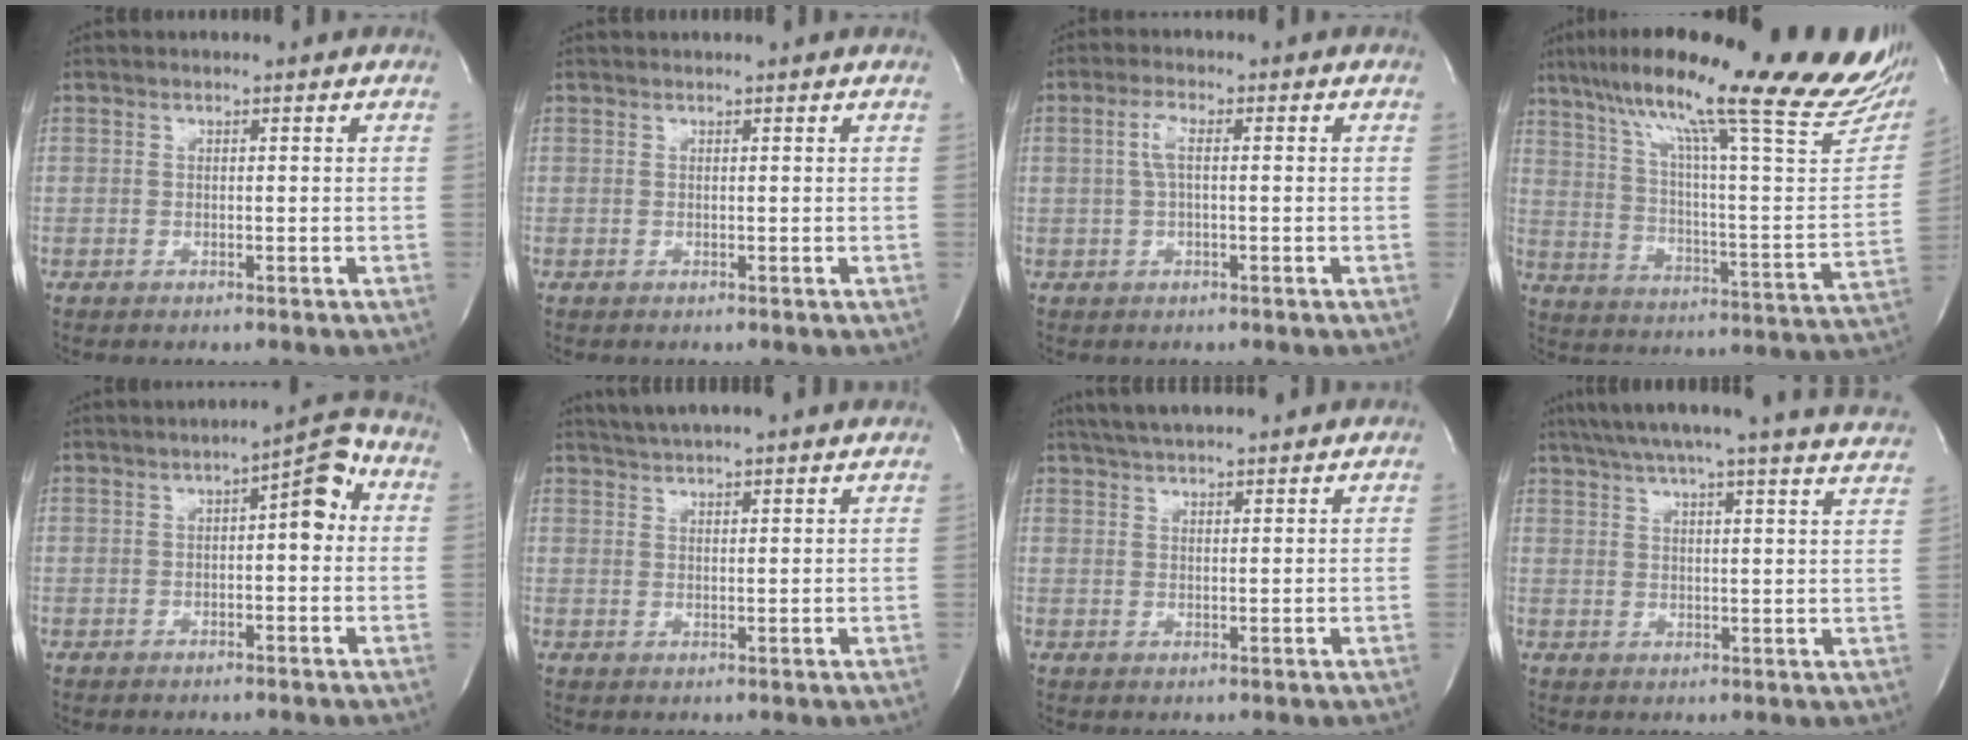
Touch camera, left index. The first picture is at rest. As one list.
[{"total": 1.5, "force": [1.5, -0.2, 0.2], "torque": [-0.013, 0.011, 0.019]}, {"total": 3.1, "force": [0.3, 0.8, 2.9], "torque": [-0.063, 0.007, 0.006]}, {"total": 33.3, "force": [25.1, 3.7, 21.5], "torque": [-0.267, -0.026, 0.340]}, {"total": 5.8, "force": [0.8, 1.6, 5.5], "torque": [-0.070, 0.021, 0.003]}, {"total": 13.7, "force": [12.6, 0.9, 5.4], "torque": [-0.093, 0.026, 0.172]}, {"total": 11.8, "force": [10.6, 1.3, 5.1], "torque": [-0.090, 0.030, 0.152]}, {"total": 28.2, "force": [25.7, 0.8, 11.6], "torque": [-0.188, -0.047, 0.306]}]